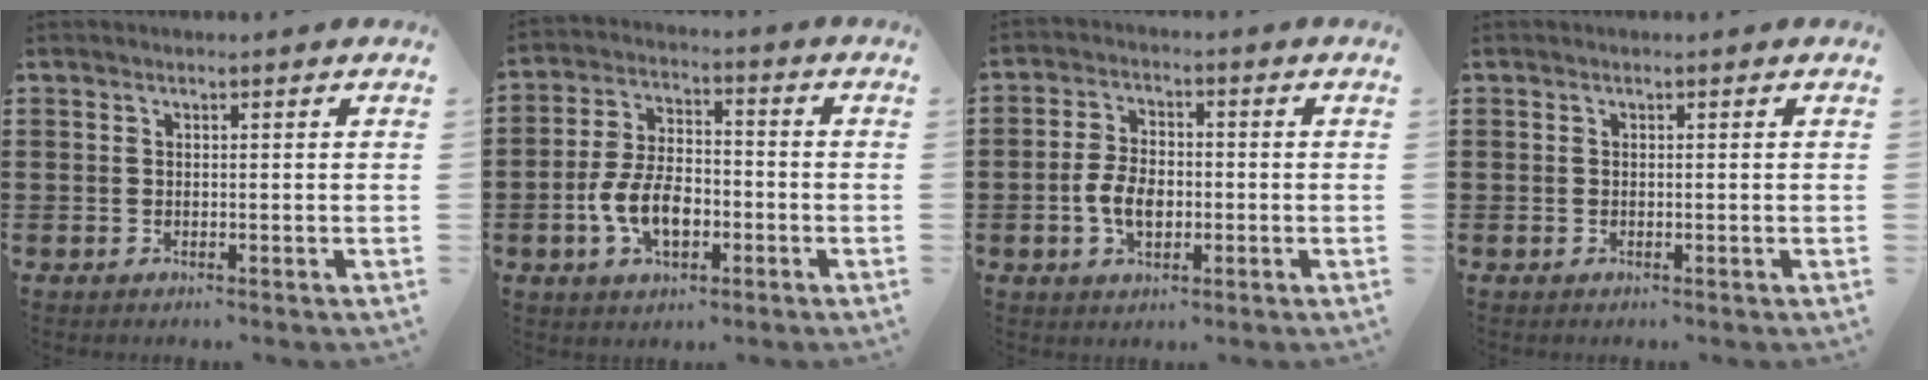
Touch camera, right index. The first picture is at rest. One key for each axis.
{"total": 8.5, "fx": -2.6, "fy": 4.8, "fz": 6.5, "tx": -0.154, "ty": 0.001, "tz": -0.054}
{"total": 5.6, "fx": -1.2, "fy": 3.3, "fz": 4.3, "tx": -0.099, "ty": 0.002, "tz": -0.026}
{"total": 0.0}